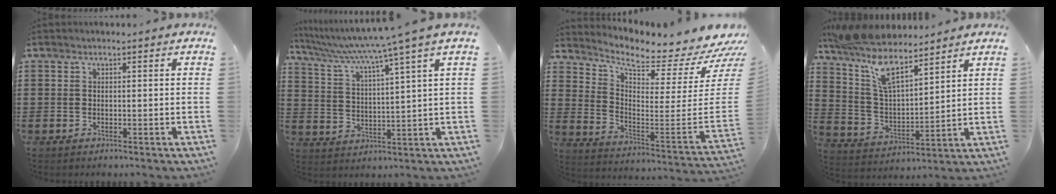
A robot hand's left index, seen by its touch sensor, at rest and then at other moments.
{"total": 6.1, "force": [4.8, -1.6, 3.5], "torque": [-0.089, -0.042, 0.073]}
{"total": 5.8, "force": [4.4, 1.1, 3.5], "torque": [-0.068, -0.064, 0.064]}
{"total": 10.4, "force": [7.9, 2.3, 6.3], "torque": [-0.153, -0.038, 0.139]}